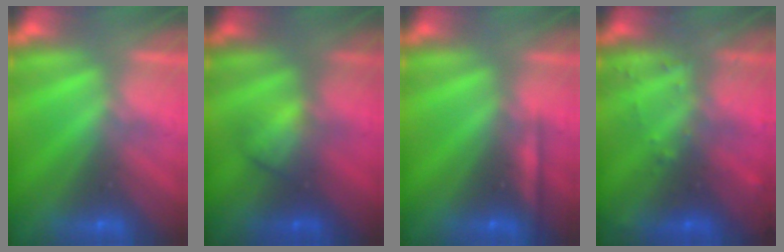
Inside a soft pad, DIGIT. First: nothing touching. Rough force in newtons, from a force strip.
{"total": 2.0}
{"total": 2.2}
{"total": 2.9}